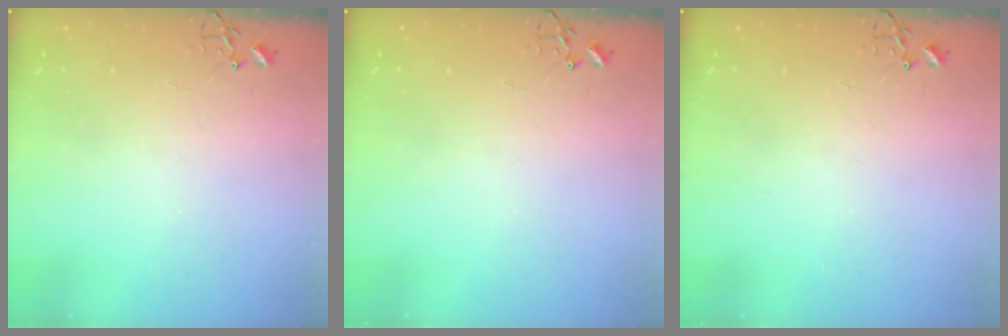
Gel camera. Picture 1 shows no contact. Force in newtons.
{"total": 0.0}
{"total": 0.0}